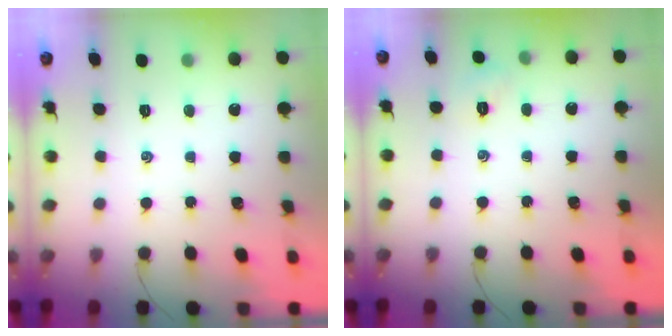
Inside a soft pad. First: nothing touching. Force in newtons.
{"total": 2.1, "press": 2.1, "slide": 0.6}